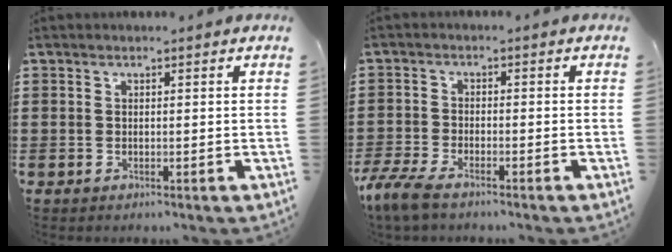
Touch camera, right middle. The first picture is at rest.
{"total": 4.7, "force": [-3.9, 1.0, 2.4], "torque": [-0.075, -0.009, -0.084]}